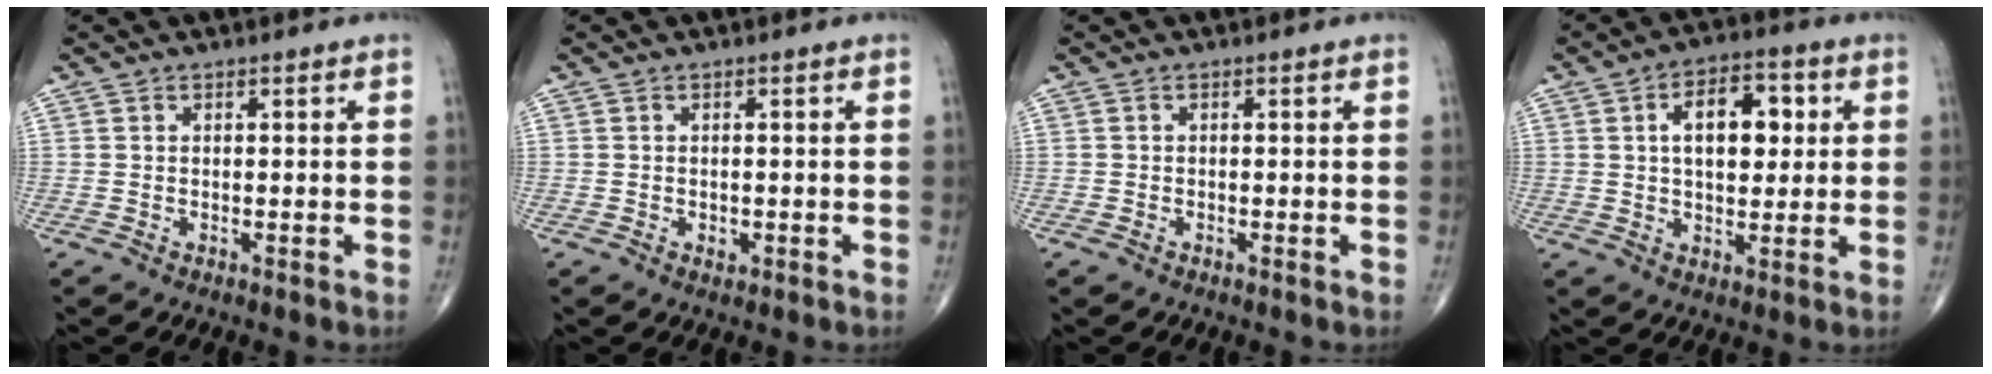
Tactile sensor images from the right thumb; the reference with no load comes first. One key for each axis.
{"total": 1.1, "fx": -0.4, "fy": 0.7, "fz": 0.7, "tx": -0.008, "ty": -0.001, "tz": -0.006}
{"total": 0.6, "fx": -0.4, "fy": 0.3, "fz": 0.2, "tx": -0.005, "ty": -0.001, "tz": -0.011}
{"total": 10.7, "fx": 2.3, "fy": 6.0, "fz": 8.5, "tx": -0.103, "ty": 0.006, "tz": 0.033}